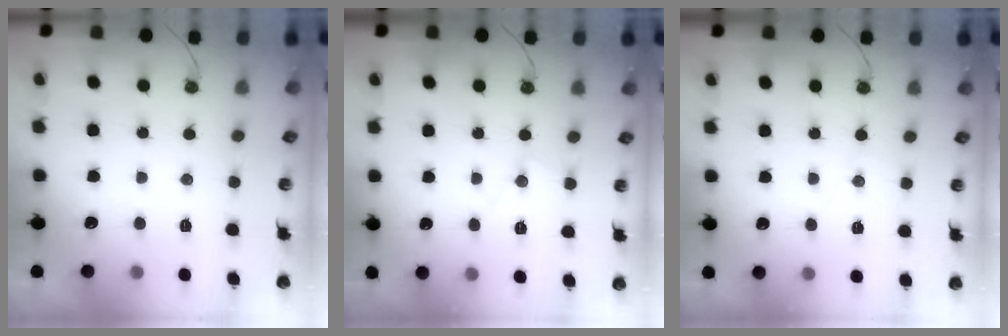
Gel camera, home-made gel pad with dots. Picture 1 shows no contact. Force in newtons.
{"total": 6.6, "press": 6.6, "slide": 0.4}
{"total": 3.0, "press": 3.0, "slide": 0.5}